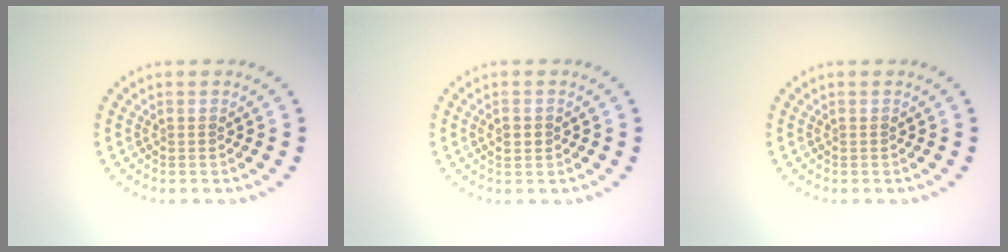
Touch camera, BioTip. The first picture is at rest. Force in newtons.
{"total": 1.4, "press": 1.4, "slide": 0.1}
{"total": 0.0}